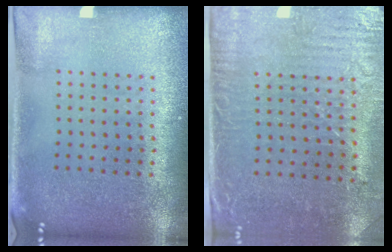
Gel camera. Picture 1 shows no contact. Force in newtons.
{"total": 3.2, "press": 2.7, "slide": 1.7}